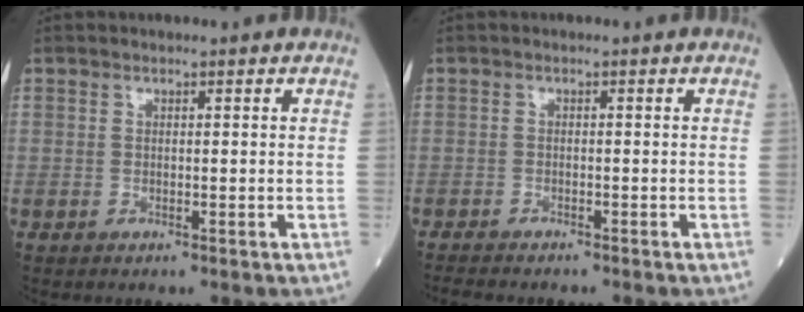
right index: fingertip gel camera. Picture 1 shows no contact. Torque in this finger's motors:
{"motor_torque": [0.10, -0.14, -0.05, -0.01]}